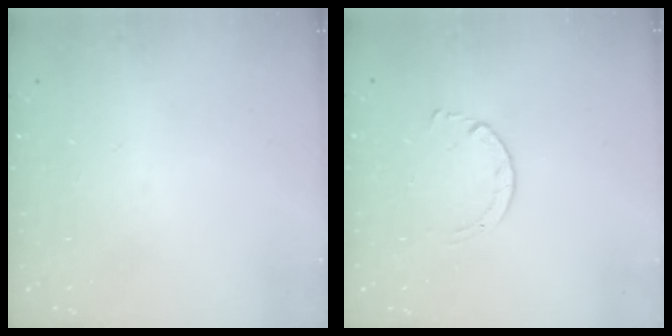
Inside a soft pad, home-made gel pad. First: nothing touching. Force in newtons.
{"total": 1.7, "press": 1.7, "slide": 0.2}